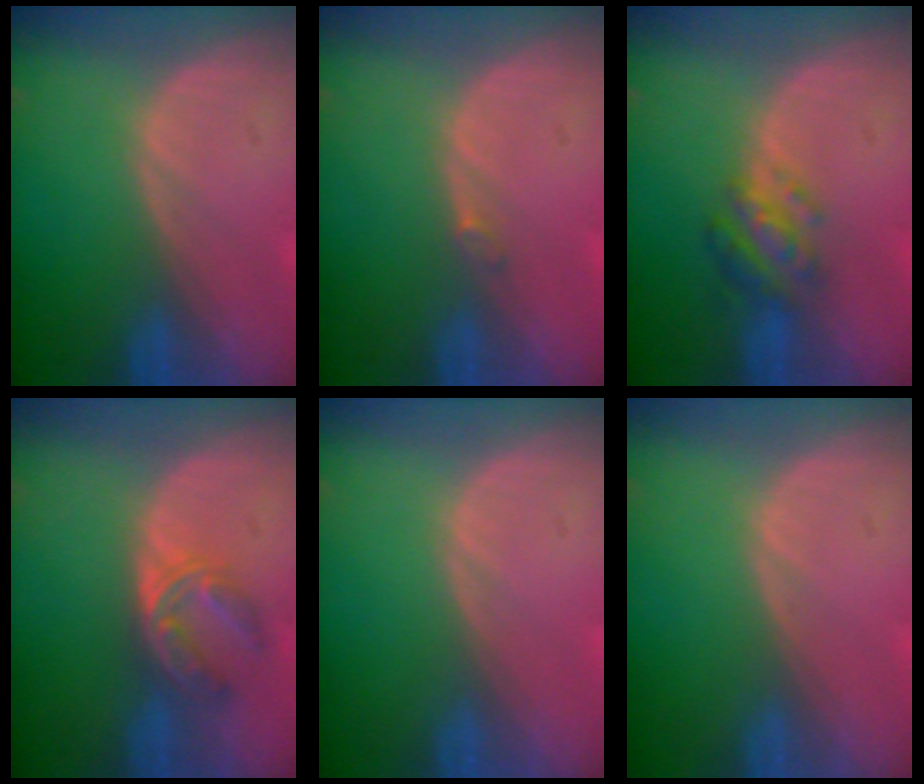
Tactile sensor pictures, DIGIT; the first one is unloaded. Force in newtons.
{"total": 0.6, "press": 0.6, "slide": 0.1}
{"total": 4.7, "press": 4.7, "slide": 0.4}
{"total": 5.9, "press": 5.0, "slide": 3.2}
{"total": 0.0}
{"total": 0.0}